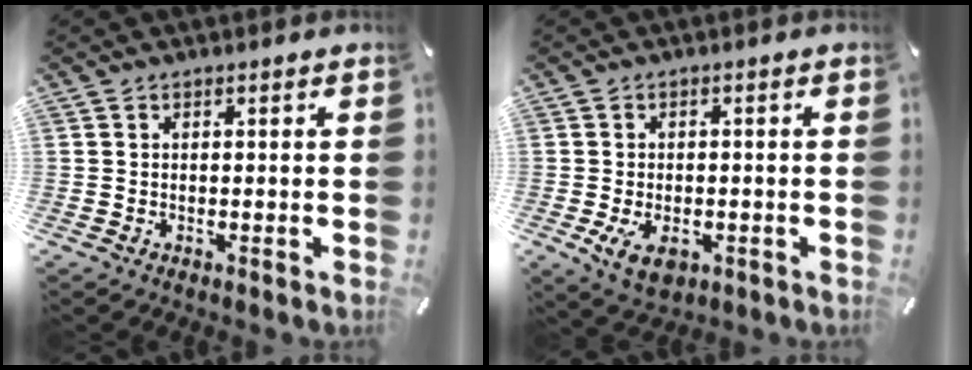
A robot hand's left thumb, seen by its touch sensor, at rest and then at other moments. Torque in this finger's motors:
{"motor_torque": [-0.02, 0.73, 0.17, 0.02, 0.03]}